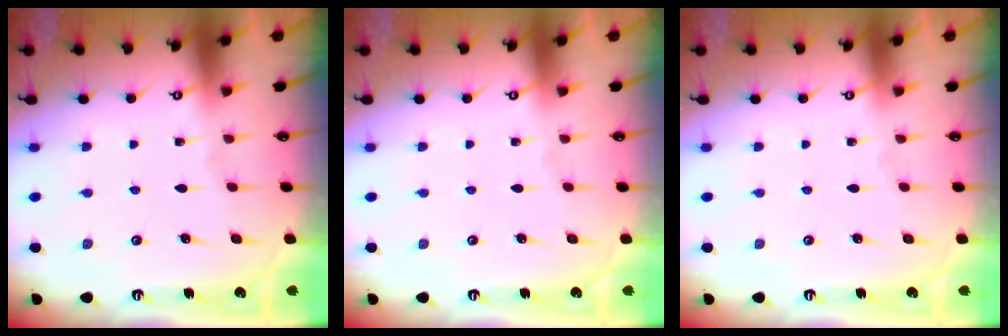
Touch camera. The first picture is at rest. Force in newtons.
{"total": 0.0}
{"total": 0.0}